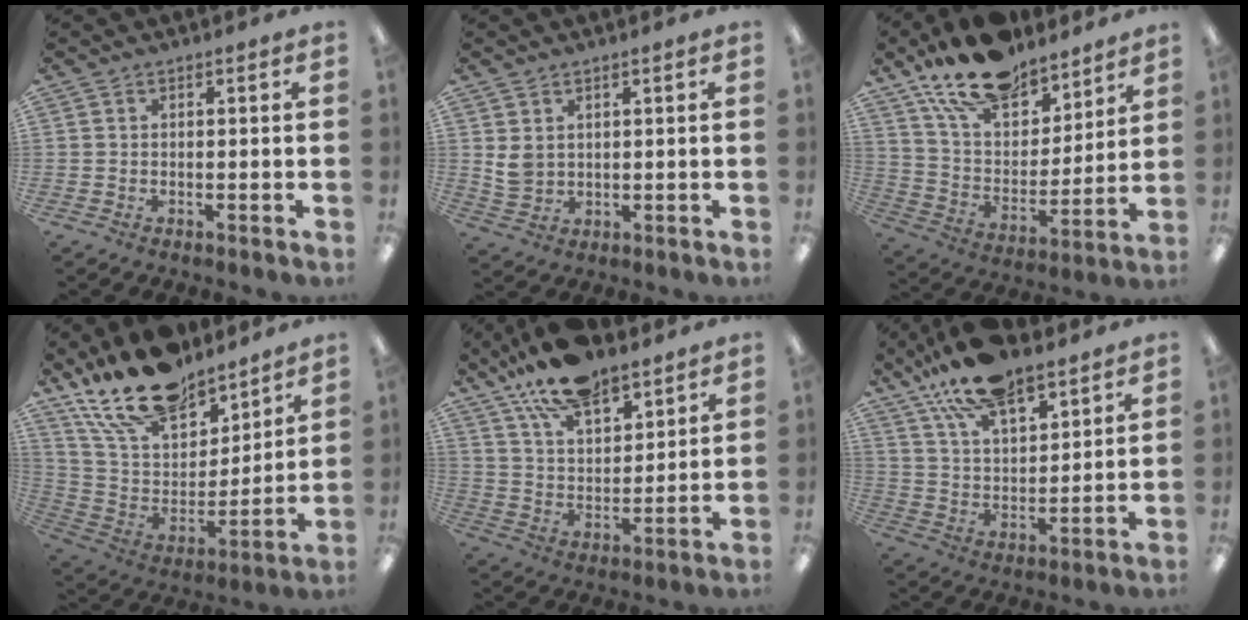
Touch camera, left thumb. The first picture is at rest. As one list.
[{"total": 4.2, "force": [1.8, 3.1, 2.2], "torque": [-0.044, 0.002, 0.039]}, {"total": 18.2, "force": [14.4, 8.1, 7.7], "torque": [-0.146, -0.086, 0.259]}, {"total": 21.2, "force": [16.6, 9.5, 9.1], "torque": [-0.182, -0.101, 0.301]}, {"total": 14.8, "force": [11.6, 6.1, 6.9], "torque": [-0.129, -0.060, 0.210]}, {"total": 15.8, "force": [12.1, 6.3, 8.0], "torque": [-0.157, -0.055, 0.218]}]